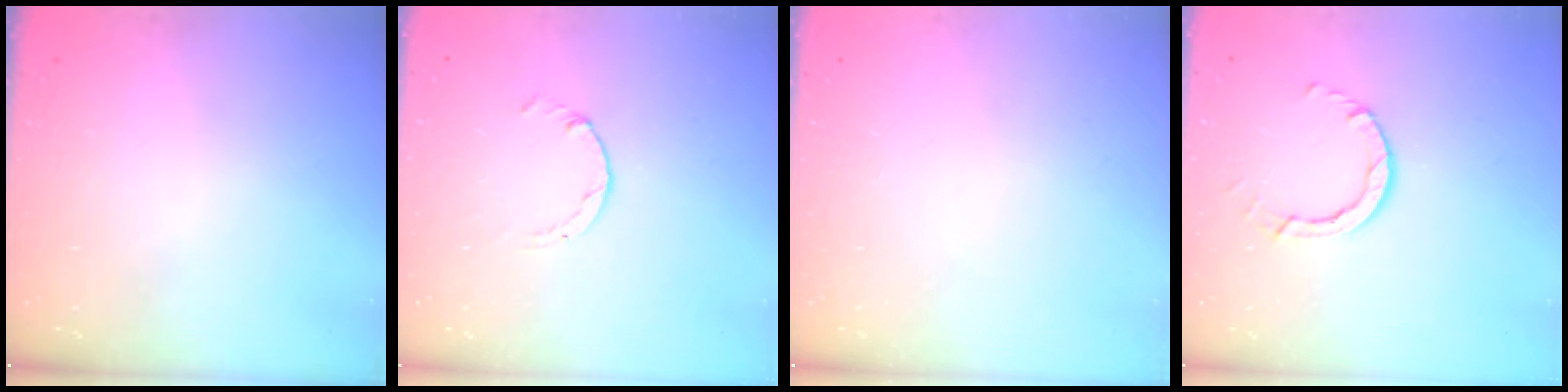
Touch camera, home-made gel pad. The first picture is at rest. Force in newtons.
{"total": 1.1, "press": 1.1, "slide": 0.2}
{"total": 0.0}
{"total": 4.0, "press": 4.0, "slide": 0.4}